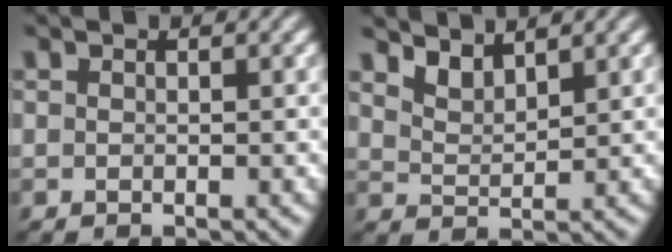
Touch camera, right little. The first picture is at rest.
{"total": 2.4, "force": [2.1, 0.6, 1.1], "torque": [-0.026, -0.011, 0.041]}